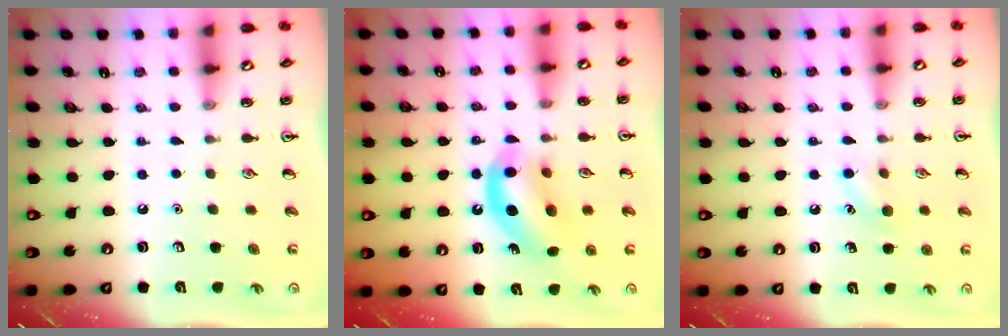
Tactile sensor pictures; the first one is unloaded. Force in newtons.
{"total": 11.3, "press": 10.8, "slide": 3.4}
{"total": 7.1, "press": 6.8, "slide": 2.1}